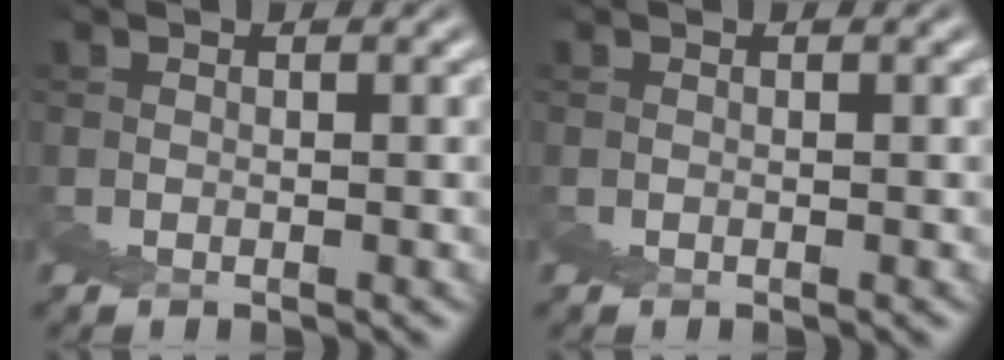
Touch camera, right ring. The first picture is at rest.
{"total": 0.0}